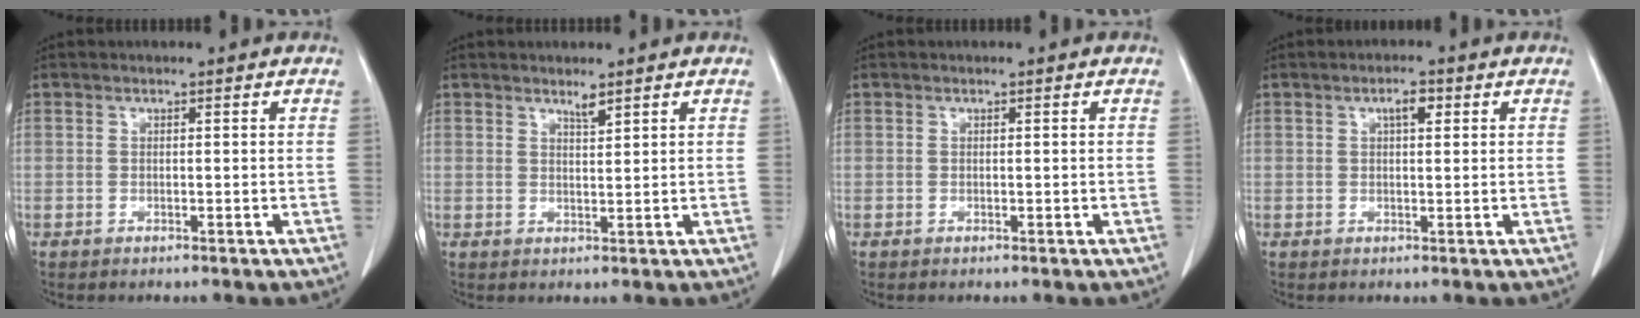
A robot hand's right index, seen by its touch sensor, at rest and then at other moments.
{"total": 1.6, "force": [1.3, 0.0, 0.8], "torque": [-0.016, -0.006, 0.025]}
{"total": 0.0}
{"total": 2.3, "force": [1.2, 0.4, 1.9], "torque": [-0.034, 0.001, 0.020]}